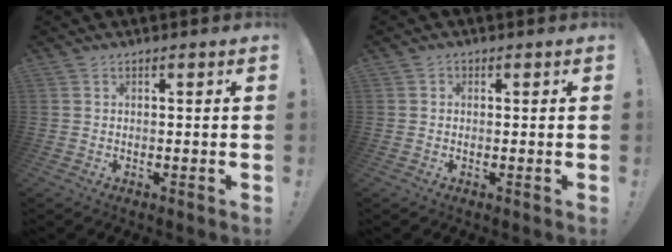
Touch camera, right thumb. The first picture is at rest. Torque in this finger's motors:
{"motor_torque": [-0.09, 0.03, 0.31, -0.19, -0.02]}